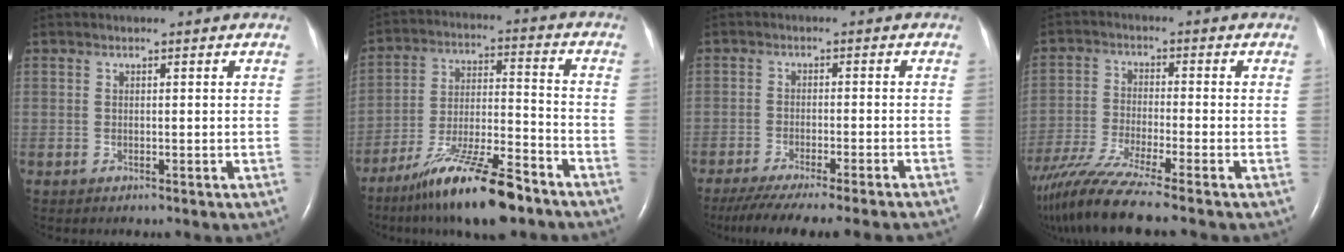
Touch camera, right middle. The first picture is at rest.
{"total": 14.9, "force": [-10.9, 1.8, 10.0], "torque": [-0.188, -0.018, -0.190]}
{"total": 14.1, "force": [-12.4, -0.6, 6.8], "torque": [-0.093, -0.041, -0.180]}
{"total": 11.1, "force": [-8.9, -1.2, 6.4], "torque": [-0.117, -0.040, -0.158]}